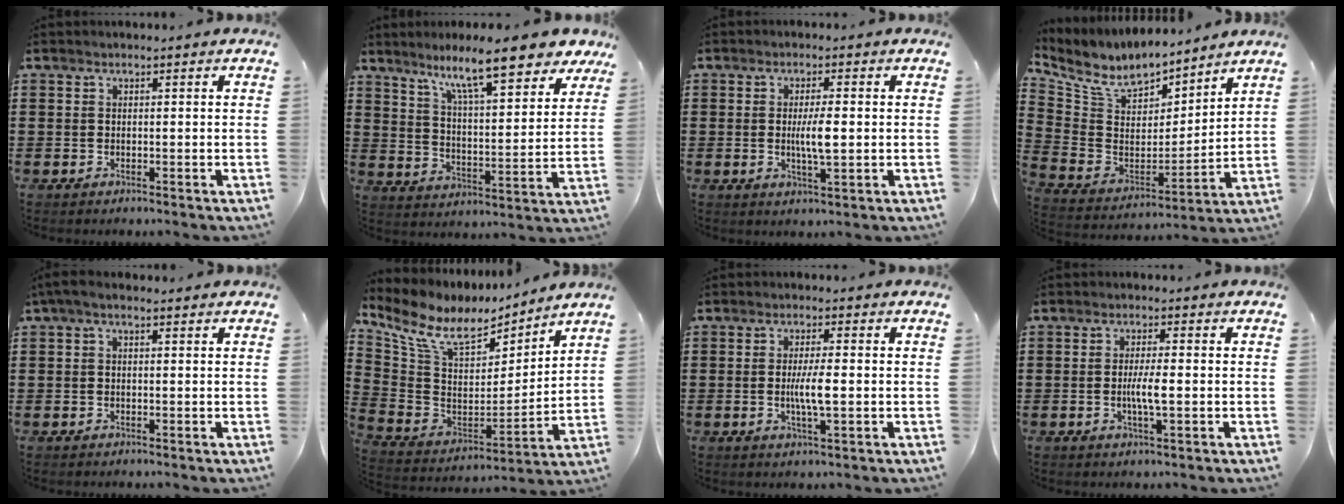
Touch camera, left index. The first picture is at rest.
{"total": 11.2, "force": [9.0, 1.3, 6.5], "torque": [-0.129, -0.043, 0.150]}
{"total": 4.3, "force": [0.0, 0.9, 4.2], "torque": [-0.076, 0.000, -0.003]}
{"total": 8.0, "force": [6.7, 3.6, 2.5], "torque": [-0.092, -0.040, 0.120]}
{"total": 1.5, "force": [0.3, 0.4, 1.4], "torque": [-0.026, 0.002, 0.005]}
{"total": 10.0, "force": [7.2, 4.7, 5.2], "torque": [-0.138, -0.038, 0.128]}
{"total": 4.5, "force": [-0.3, 0.8, 4.4], "torque": [-0.085, -0.002, -0.011]}
{"total": 3.8, "force": [-0.4, 0.6, 3.7], "torque": [-0.073, -0.003, -0.011]}